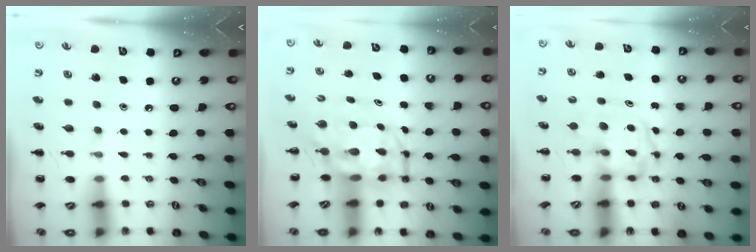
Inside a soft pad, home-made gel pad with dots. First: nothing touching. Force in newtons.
{"total": 6.6, "press": 6.3, "slide": 2.1}
{"total": 3.8, "press": 3.7, "slide": 0.6}